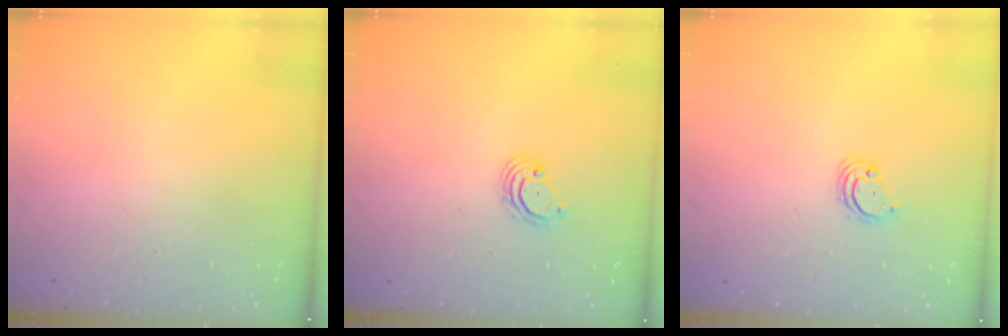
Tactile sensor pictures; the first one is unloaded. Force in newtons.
{"total": 2.8, "press": 2.8, "slide": 0.2}
{"total": 2.9, "press": 2.9, "slide": 0.3}